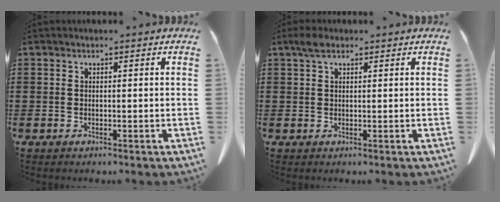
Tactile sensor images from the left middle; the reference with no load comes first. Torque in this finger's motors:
{"motor_torque": [0.93, 0.52, 0.32, 0.08]}